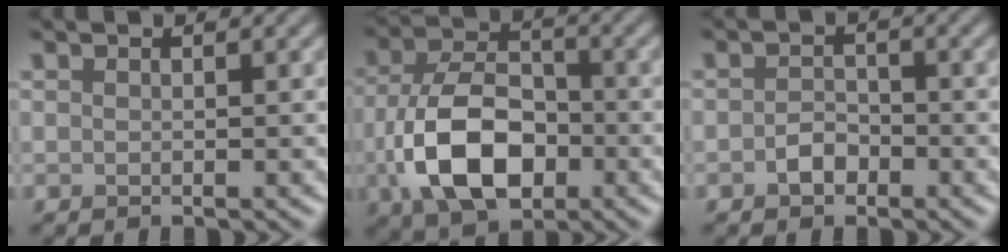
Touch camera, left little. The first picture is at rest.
{"total": 9.4, "force": [-2.8, 5.7, 6.9], "torque": [-0.146, -0.002, -0.056]}
{"total": 1.8, "force": [-0.9, 1.2, 1.0], "torque": [-0.016, 0.004, -0.019]}